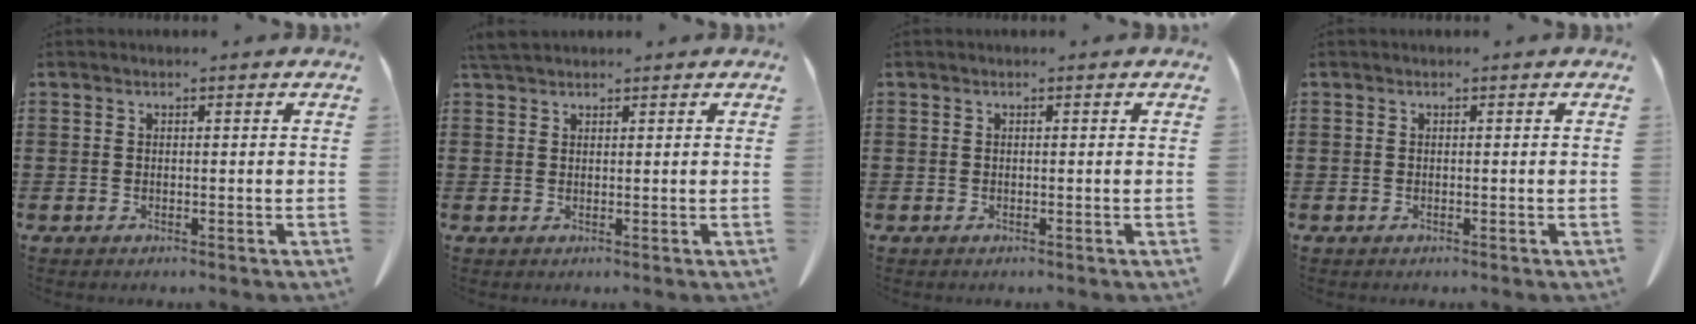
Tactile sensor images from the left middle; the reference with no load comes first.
{"total": 2.1, "force": [1.9, 0.5, 0.9], "torque": [-0.024, 0.003, 0.037]}
{"total": 0.0}
{"total": 0.0}